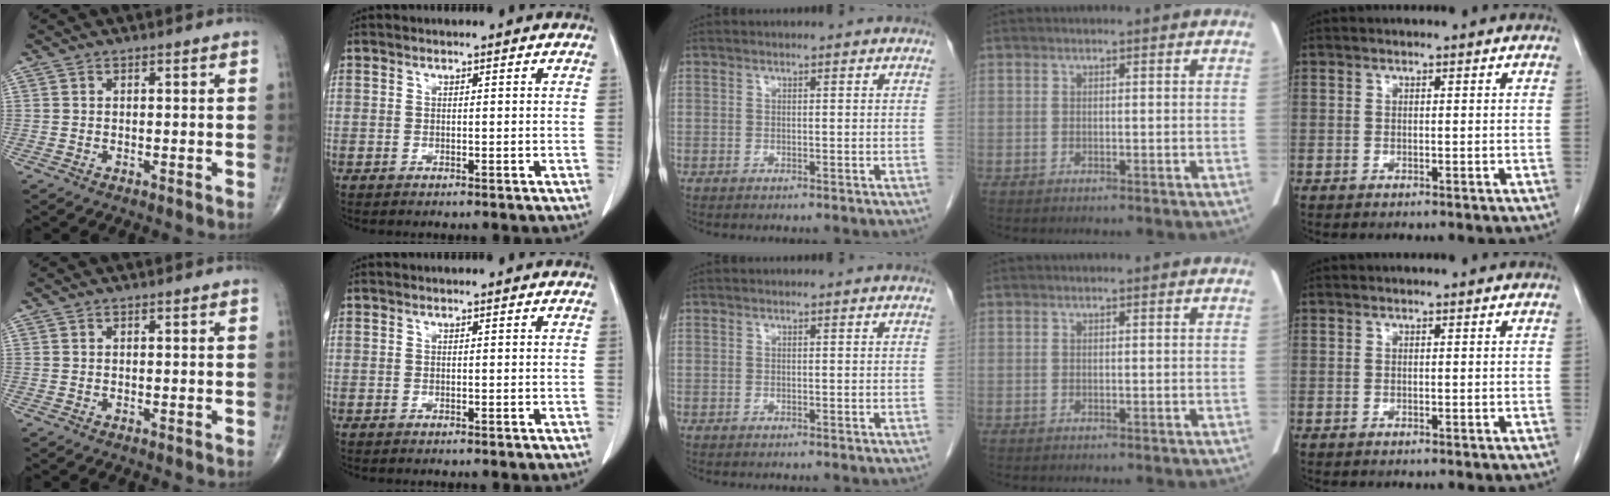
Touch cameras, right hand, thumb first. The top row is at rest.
{}